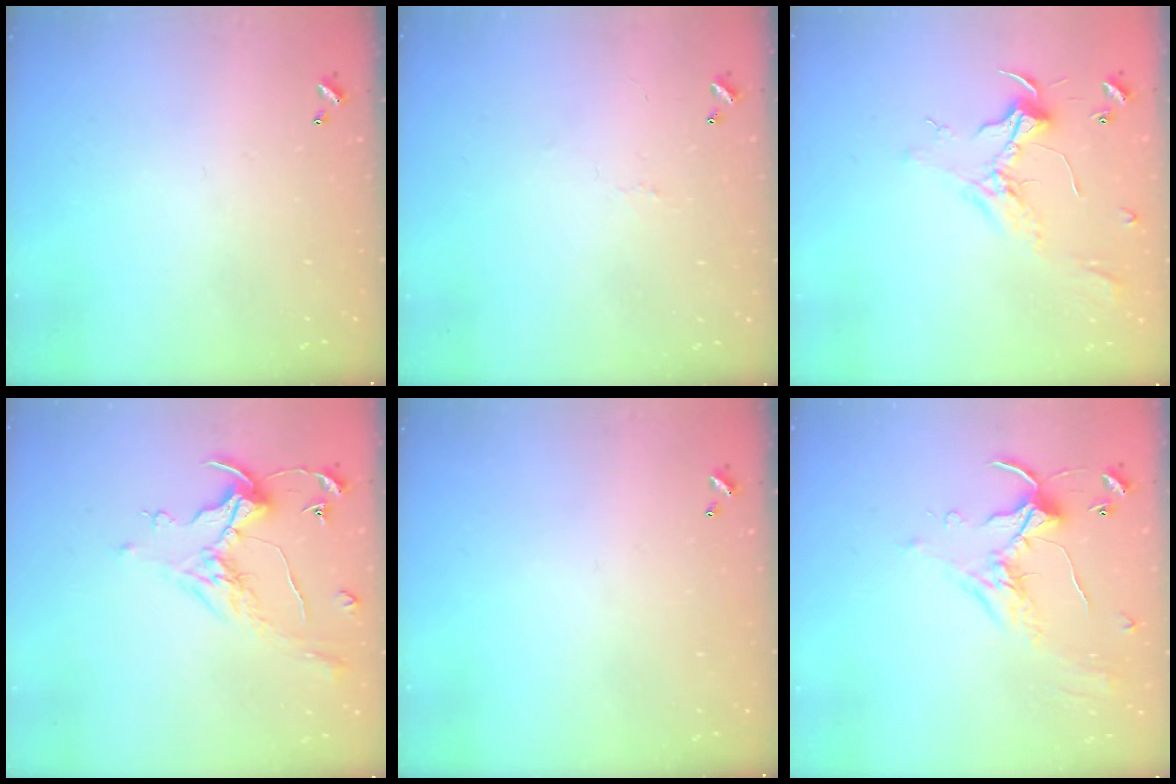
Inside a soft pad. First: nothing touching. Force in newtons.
{"total": 1.6, "press": 1.5, "slide": 0.5}
{"total": 2.3, "press": 2.2, "slide": 0.7}
{"total": 0.8, "press": 0.7, "slide": 0.5}
{"total": 0.0}
{"total": 1.2, "press": 0.6, "slide": 1.1}